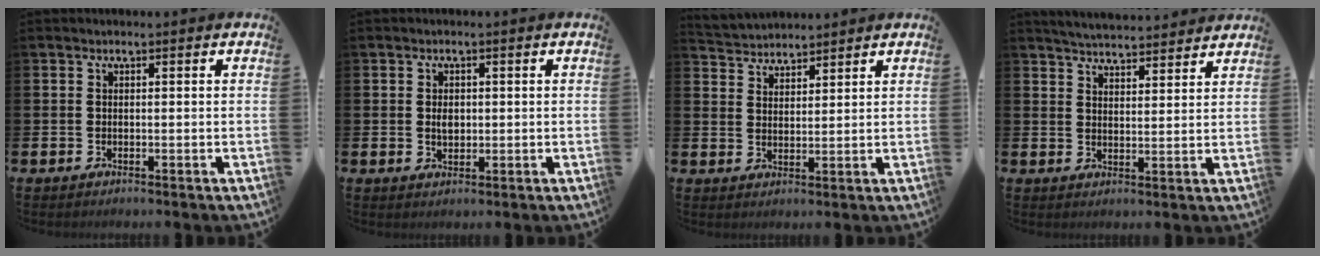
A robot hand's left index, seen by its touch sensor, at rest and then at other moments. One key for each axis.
{"total": 1.9, "fx": 0.2, "fy": 1.3, "fz": 1.3, "tx": -0.006, "ty": -0.001, "tz": -0.002}
{"total": 3.6, "fx": 3.4, "fy": 0.8, "fz": -0.5, "tx": -0.006, "ty": -0.014, "tz": 0.063}
{"total": 4.7, "fx": 4.7, "fy": 0.2, "fz": 0.1, "tx": -0.013, "ty": -0.031, "tz": 0.084}